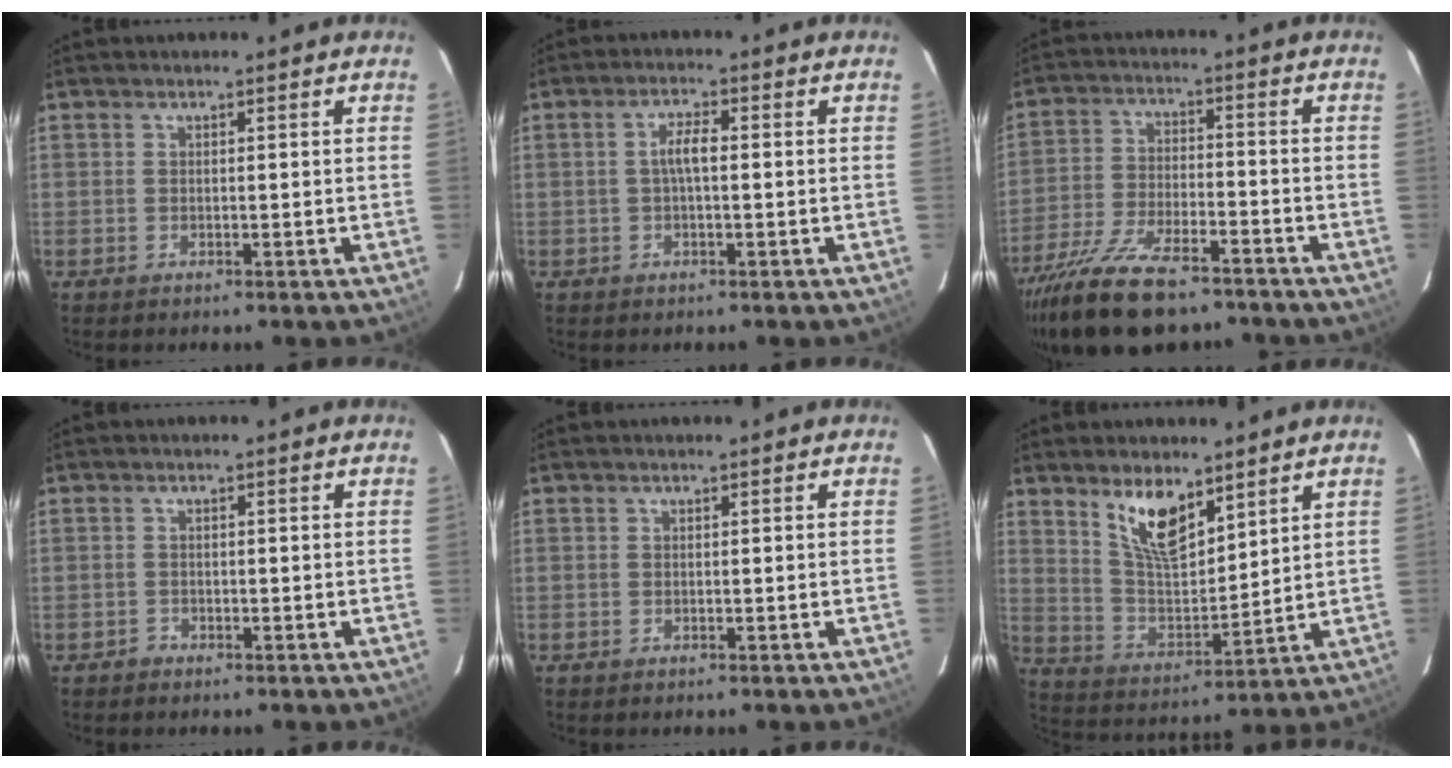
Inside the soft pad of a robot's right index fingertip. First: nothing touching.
{"total": 3.3, "force": [0.0, 0.9, 3.2], "torque": [-0.062, 0.007, 0.000]}
{"total": 17.7, "force": [-13.7, 5.8, 9.5], "torque": [-0.199, -0.034, -0.236]}
{"total": 1.0, "force": [-0.7, 0.7, -0.2], "torque": [0.003, 0.006, -0.013]}
{"total": 0.0}
{"total": 10.9, "force": [7.0, 4.2, 7.2], "torque": [-0.130, -0.001, 0.143]}